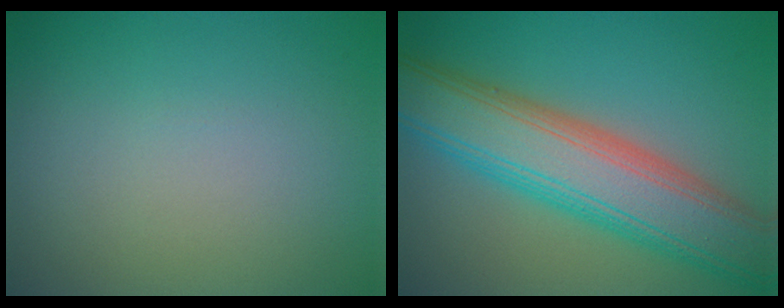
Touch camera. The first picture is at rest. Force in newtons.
{"total": 9.6, "press": 9.6, "slide": 0.6}